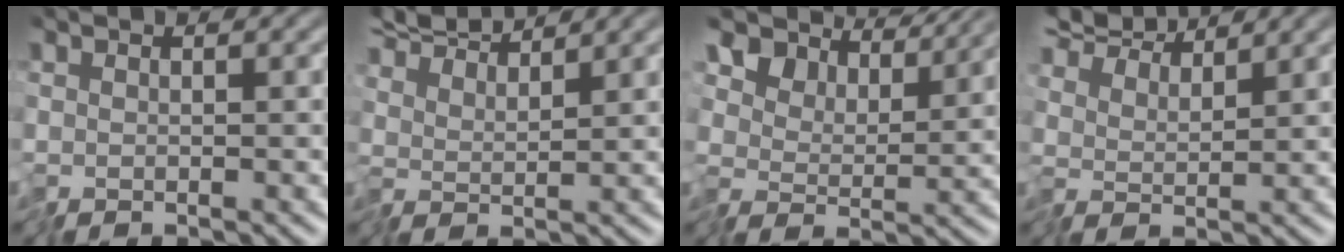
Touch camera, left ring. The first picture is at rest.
{"total": 5.3, "force": [5.0, 0.7, 1.6], "torque": [-0.045, 0.019, 0.091]}
{"total": 6.5, "force": [5.1, 3.1, 2.6], "torque": [-0.054, 0.006, 0.071]}
{"total": 6.2, "force": [5.6, 1.4, 2.4], "torque": [-0.061, 0.023, 0.088]}